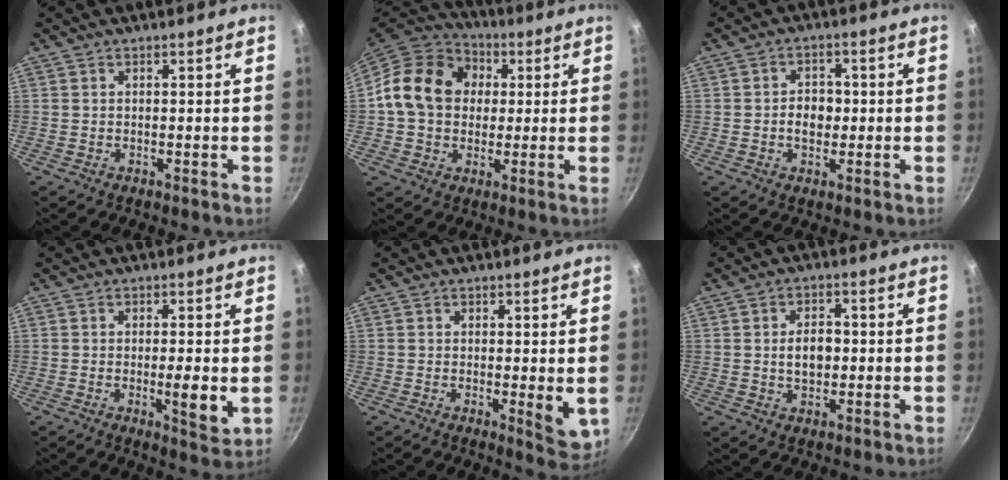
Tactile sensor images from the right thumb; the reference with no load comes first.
{"total": 16.7, "force": [2.4, 13.5, 9.4], "torque": [-0.142, 0.024, 0.027]}
{"total": 4.8, "force": [-0.3, 3.5, 3.2], "torque": [-0.026, 0.004, -0.006]}
{"total": 5.7, "force": [-0.8, 1.4, 5.5], "torque": [-0.088, -0.010, -0.010]}
{"total": 5.1, "force": [0.2, 1.6, 4.8], "torque": [-0.063, -0.018, 0.004]}
{"total": 5.5, "force": [0.1, 3.5, 4.2], "torque": [-0.051, 0.003, 0.002]}